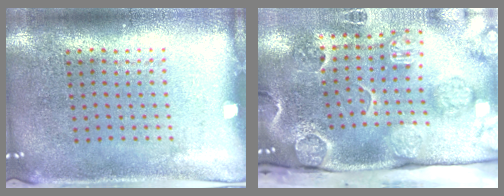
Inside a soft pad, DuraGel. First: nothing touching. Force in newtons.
{"total": 4.2, "press": 3.4, "slide": 2.6}